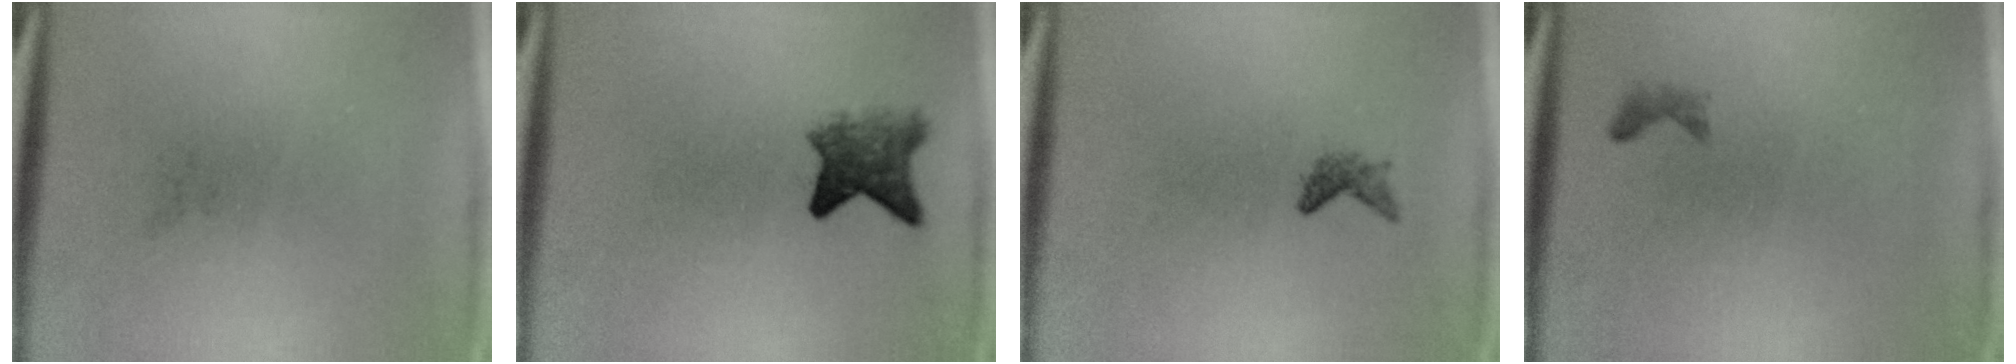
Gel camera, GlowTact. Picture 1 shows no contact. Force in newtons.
{"total": 4.5}
{"total": 1.1}
{"total": 0.6}